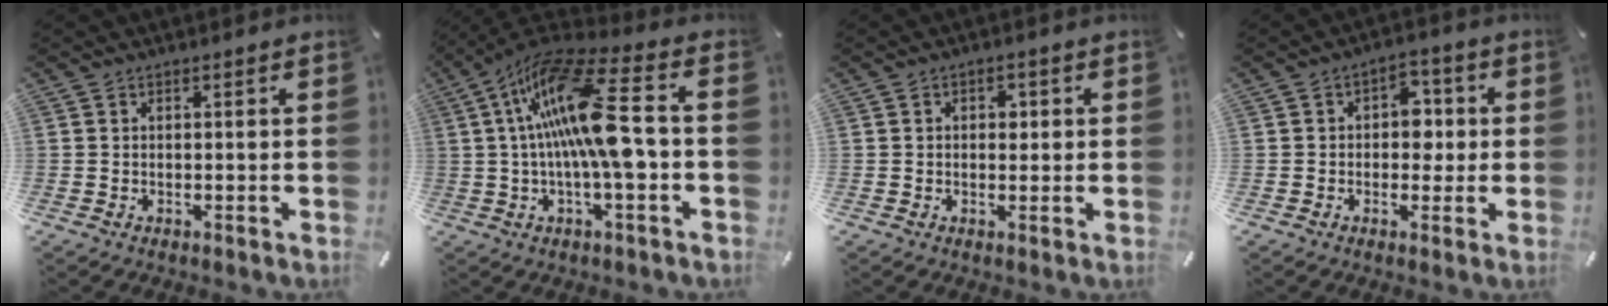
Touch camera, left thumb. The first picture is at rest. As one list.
[{"total": 19.5, "force": [0.9, 5.2, 18.8], "torque": [-0.367, -0.006, 0.008]}, {"total": 2.5, "force": [0.3, 1.8, 1.7], "torque": [-0.012, -0.001, -0.004]}, {"total": 6.9, "force": [0.2, 5.1, 4.6], "torque": [-0.051, 0.002, -0.005]}]